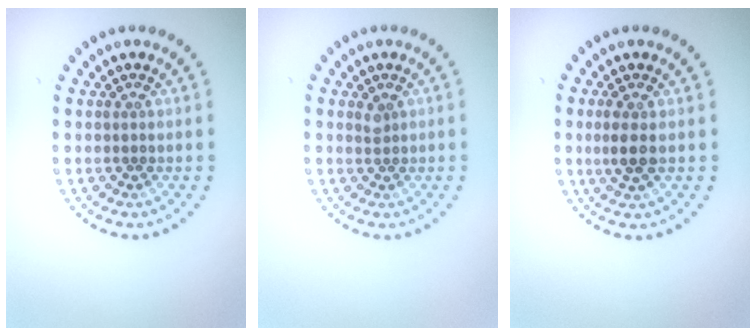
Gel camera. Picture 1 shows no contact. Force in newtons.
{"total": 0.9, "press": 0.6, "slide": 0.6}
{"total": 1.8, "press": 1.6, "slide": 0.9}